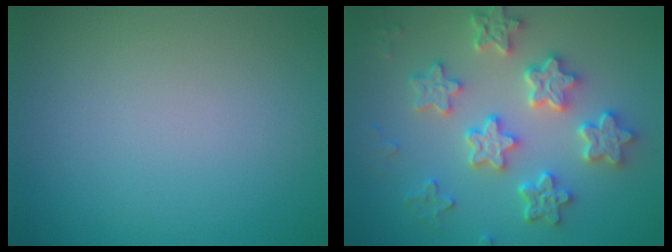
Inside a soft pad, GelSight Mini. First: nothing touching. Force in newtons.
{"total": 5.4, "press": 5.0, "slide": 2.2}